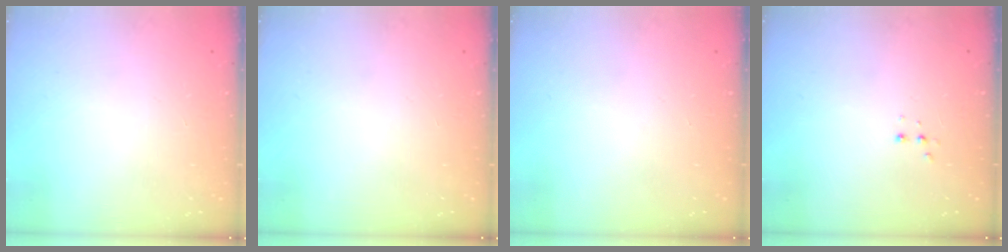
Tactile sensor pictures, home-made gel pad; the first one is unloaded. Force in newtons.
{"total": 0.0}
{"total": 0.0}
{"total": 3.0, "press": 2.9, "slide": 0.7}